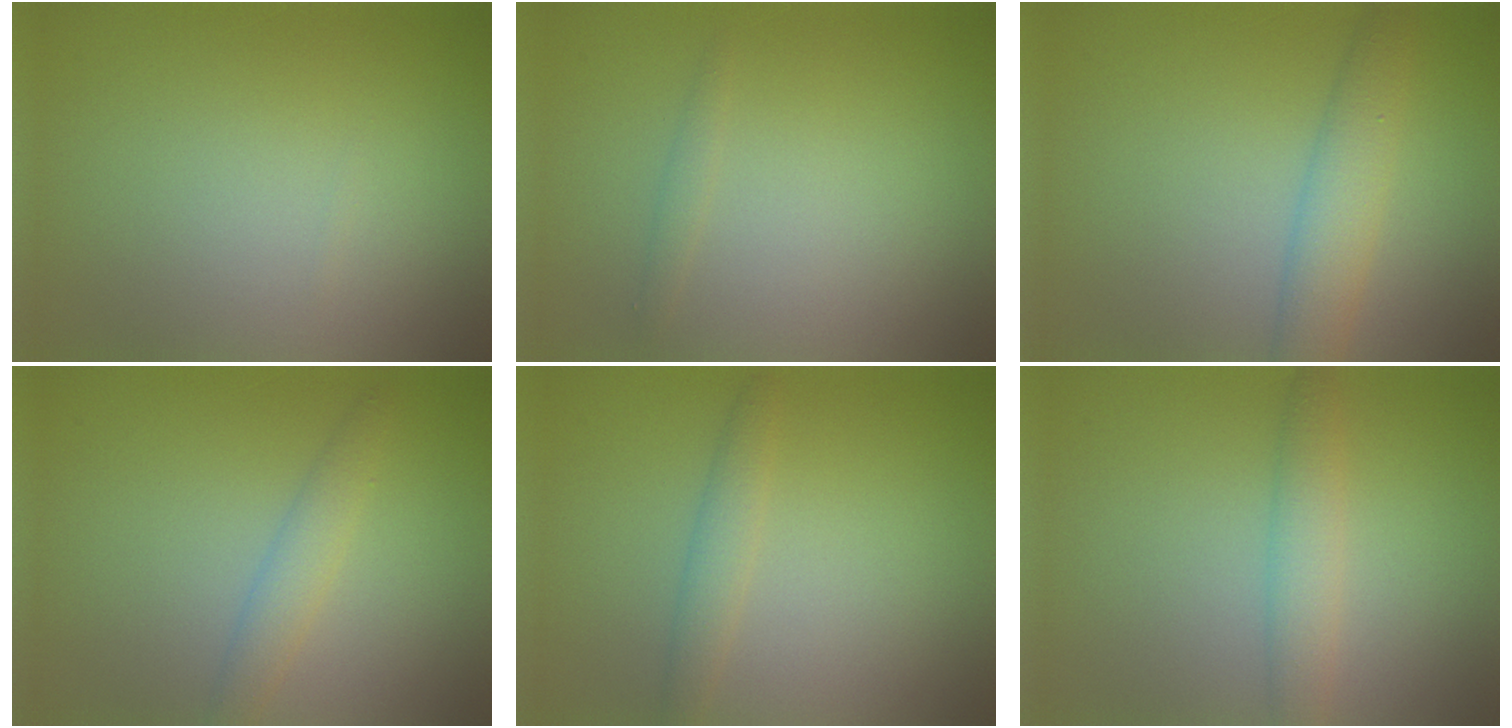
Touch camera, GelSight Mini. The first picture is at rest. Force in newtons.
{"total": 0.8, "press": 0.8, "slide": 0.1}
{"total": 3.8, "press": 3.8, "slide": 0.1}
{"total": 2.2, "press": 2.2, "slide": 0.2}
{"total": 1.9, "press": 1.9, "slide": 0.1}
{"total": 2.6, "press": 2.6, "slide": 0.1}